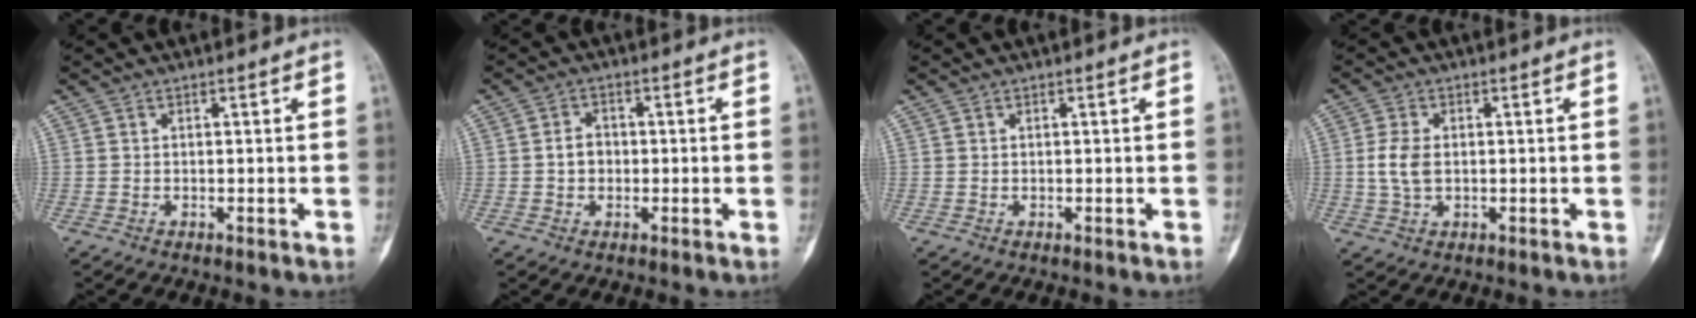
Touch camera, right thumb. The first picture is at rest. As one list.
[{"total": 3.2, "force": [-0.3, 2.6, 1.8], "torque": [-0.020, 0.012, -0.008]}, {"total": 0.0}, {"total": 4.9, "force": [0.1, 3.1, 3.9], "torque": [-0.085, 0.004, 0.002]}]